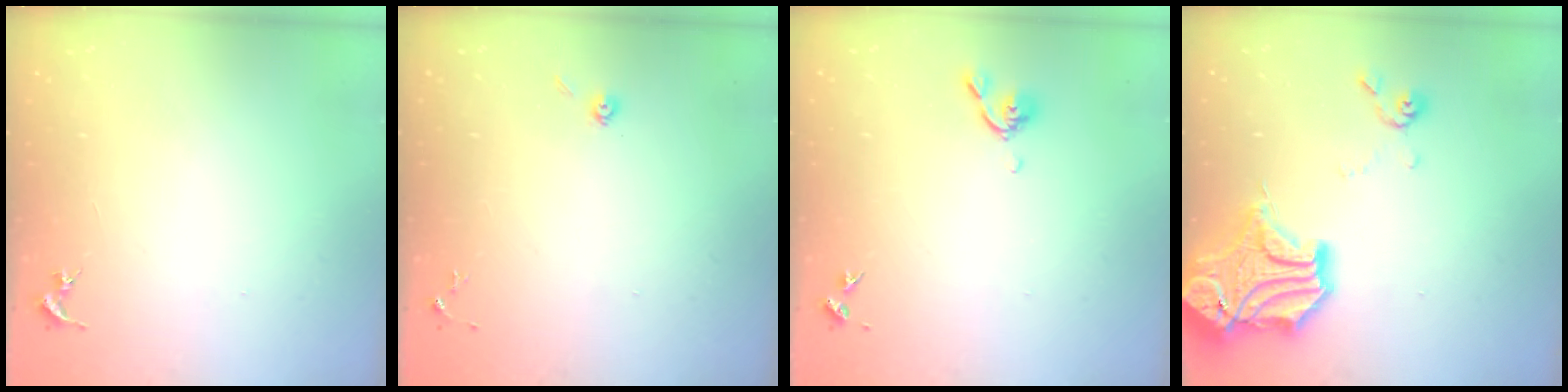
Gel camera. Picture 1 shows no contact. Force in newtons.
{"total": 3.9, "press": 3.8, "slide": 0.9}
{"total": 5.6, "press": 5.5, "slide": 1.0}
{"total": 20.2, "press": 20.0, "slide": 2.5}